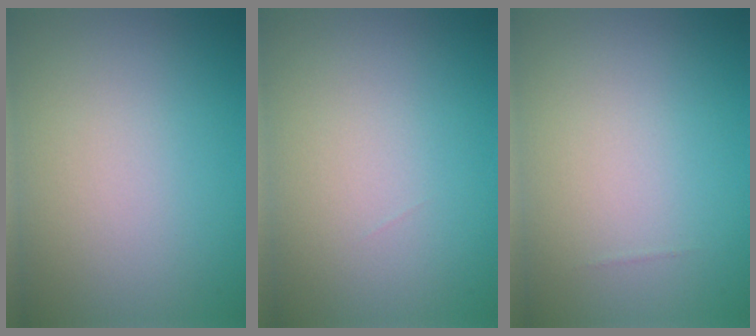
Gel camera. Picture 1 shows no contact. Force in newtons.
{"total": 0.0}
{"total": 0.0}